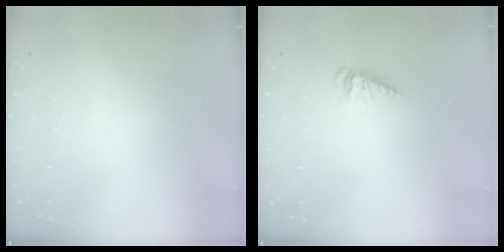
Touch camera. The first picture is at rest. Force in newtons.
{"total": 3.0, "press": 2.9, "slide": 0.2}